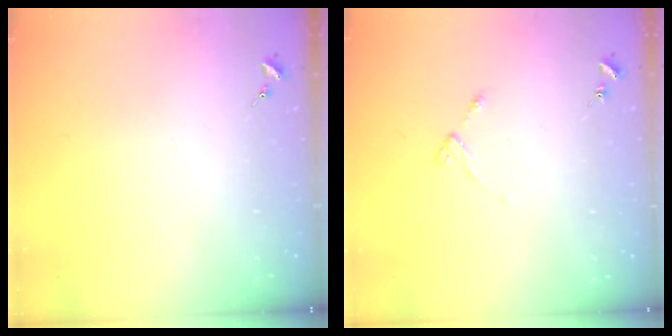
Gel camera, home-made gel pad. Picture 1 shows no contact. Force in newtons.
{"total": 4.7, "press": 4.6, "slide": 0.6}